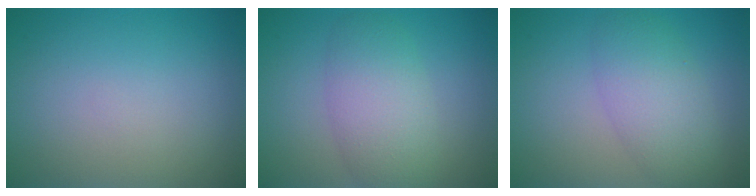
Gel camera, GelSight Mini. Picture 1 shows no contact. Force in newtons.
{"total": 4.7, "press": 4.7, "slide": 0.2}
{"total": 4.5, "press": 4.5, "slide": 0.2}